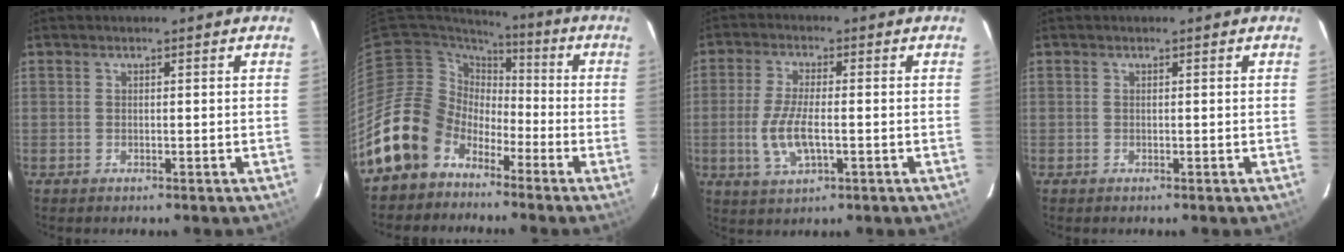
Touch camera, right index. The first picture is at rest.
{"total": 13.8, "force": [-7.8, 11.0, 2.7], "torque": [-0.082, 0.026, -0.137]}
{"total": 7.9, "force": [-1.7, 3.0, 7.1], "torque": [-0.149, -0.008, -0.031]}
{"total": 0.0}